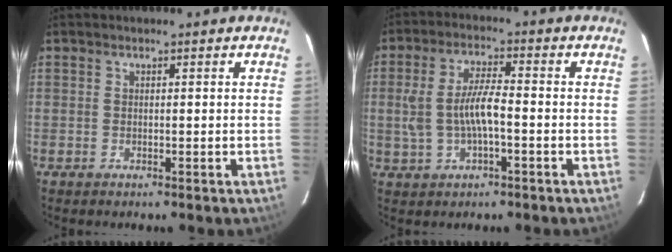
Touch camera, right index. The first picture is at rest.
{"total": 7.6, "force": [-1.3, 2.6, 7.0], "torque": [-0.141, 0.007, -0.018]}